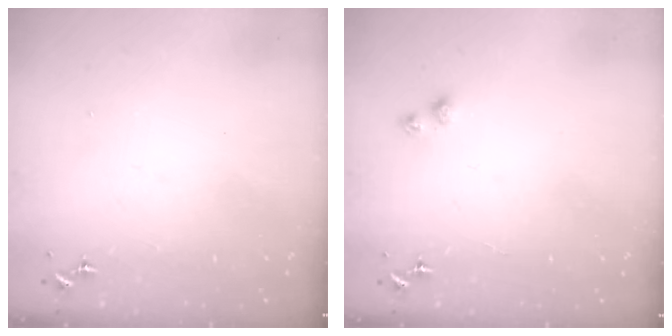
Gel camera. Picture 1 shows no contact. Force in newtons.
{"total": 2.8, "press": 2.8, "slide": 0.4}